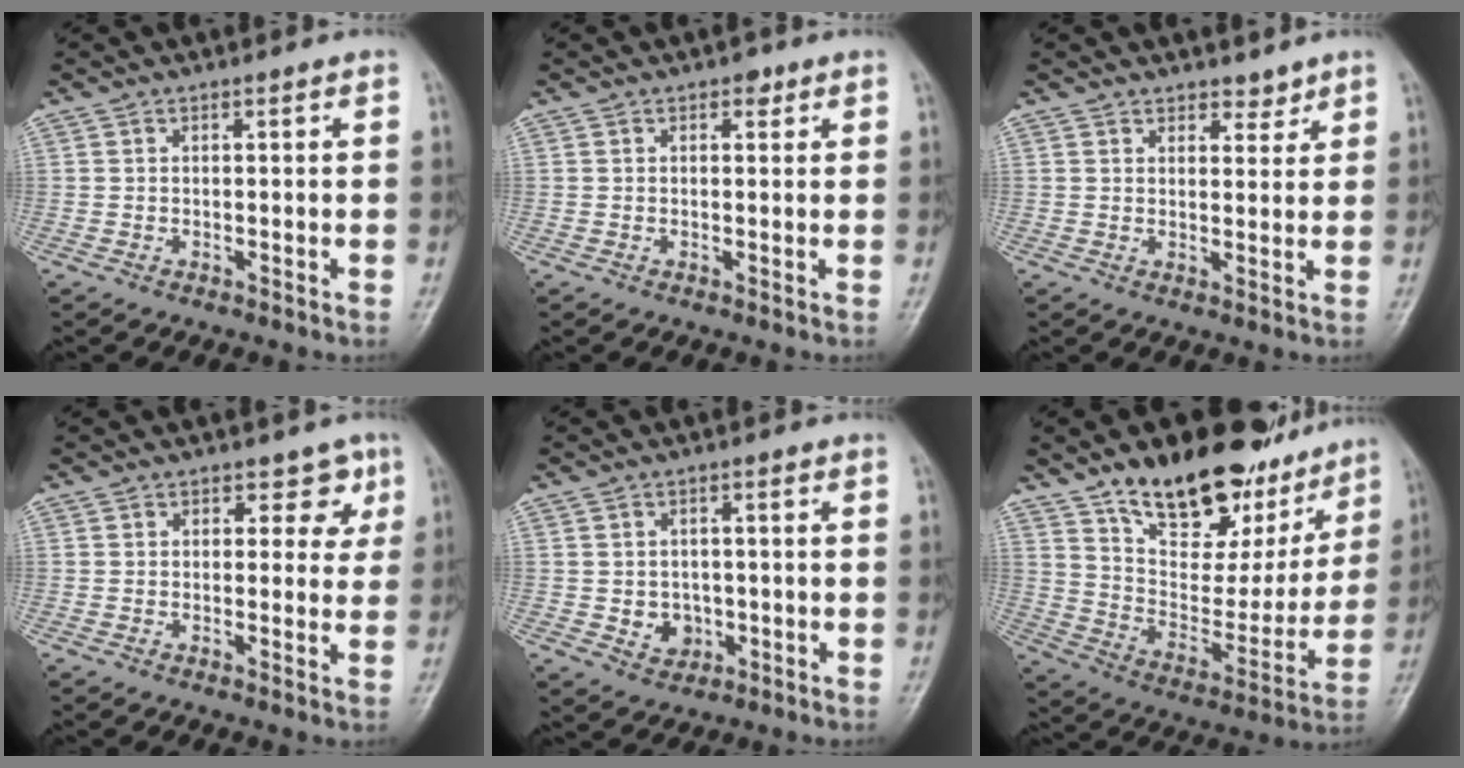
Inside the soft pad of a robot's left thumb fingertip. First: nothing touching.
{"total": 1.5, "force": [0.8, 1.0, 0.8], "torque": [0.002, -0.001, 0.007]}
{"total": 2.8, "force": [2.4, 1.4, 0.6], "torque": [0.012, -0.016, 0.033]}
{"total": 4.2, "force": [1.9, 3.1, 2.0], "torque": [0.014, -0.005, 0.017]}
{"total": 4.5, "force": [-0.8, 3.9, 2.0], "torque": [-0.011, 0.003, -0.005]}
{"total": 25.6, "force": [16.9, 12.7, 14.4], "torque": [-0.166, -0.060, 0.270]}